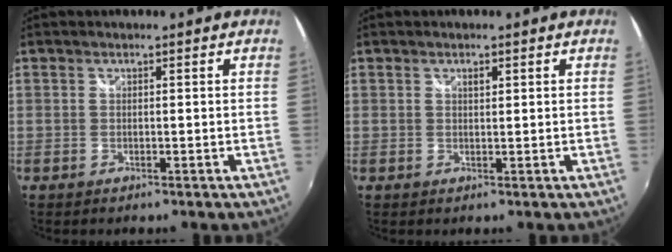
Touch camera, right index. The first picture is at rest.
{"total": 1.0, "force": [0.5, 0.4, 0.7], "torque": [-0.010, 0.003, 0.009]}